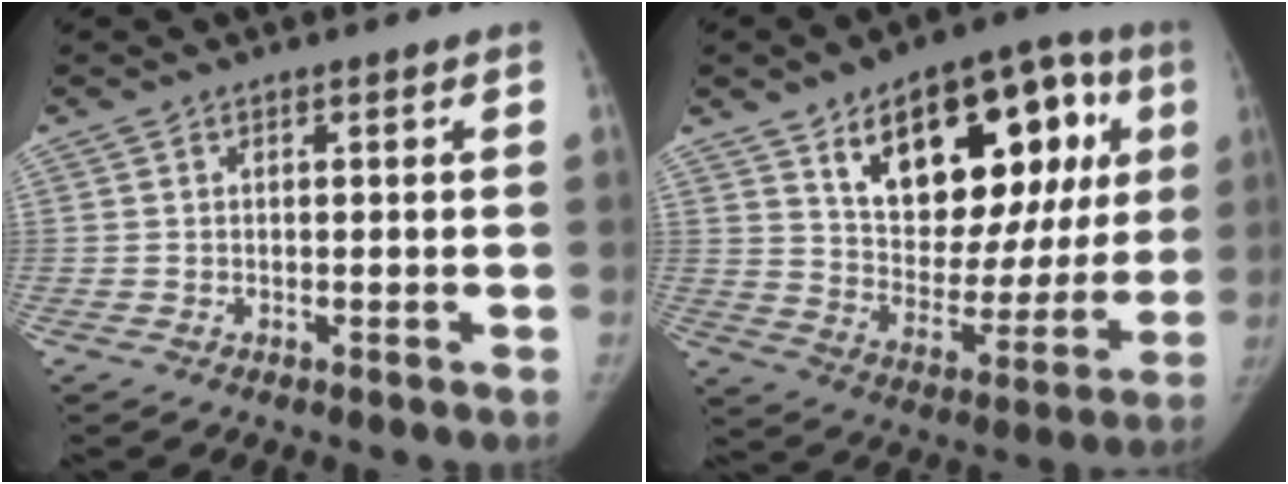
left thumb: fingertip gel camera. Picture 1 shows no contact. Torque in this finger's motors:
{"motor_torque": [2.29, 2.34, 1.54, -1.23, 0.08]}